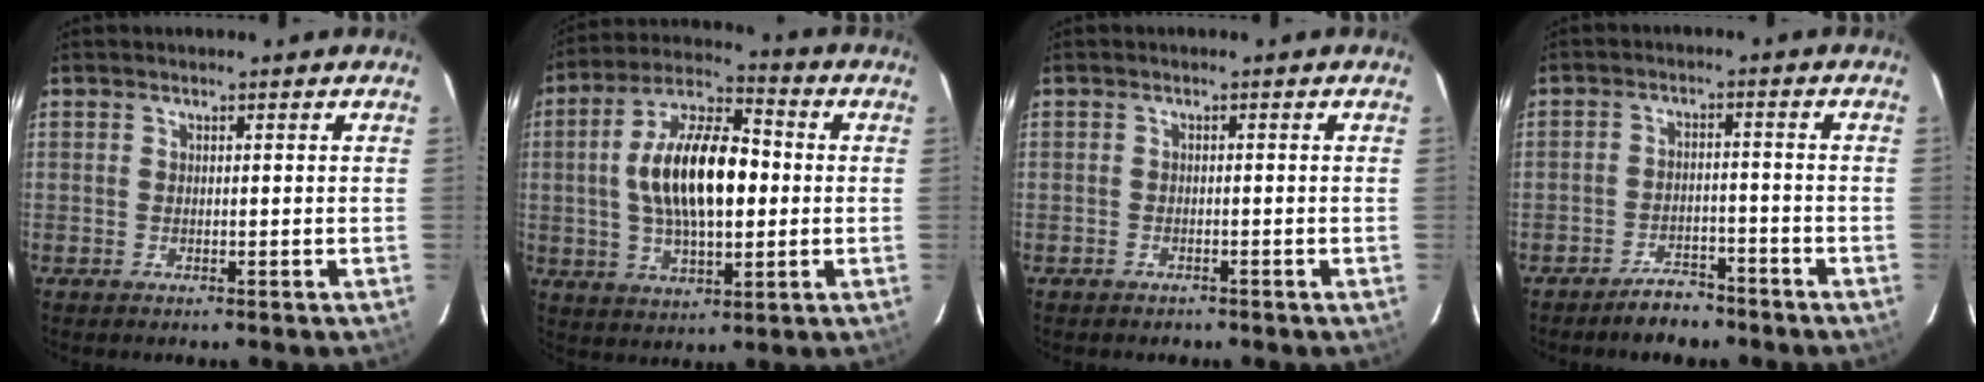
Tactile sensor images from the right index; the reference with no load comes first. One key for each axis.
{"total": 16.8, "fx": 0.4, "fy": 7.5, "fz": 15.0, "tx": -0.277, "ty": 0.020, "tz": 0.005}
{"total": 1.6, "fx": -1.2, "fy": 1.0, "fz": 0.1, "tx": -0.006, "ty": 0.003, "tz": -0.018}
{"total": 5.5, "fx": -4.6, "fy": 2.5, "fz": 1.8, "tx": -0.049, "ty": 0.016, "tz": -0.065}